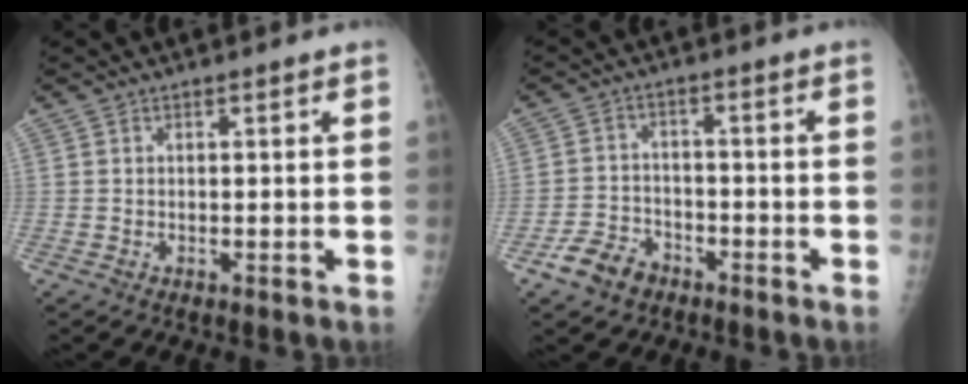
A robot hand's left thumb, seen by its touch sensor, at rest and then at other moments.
{"total": 6.3, "force": [-4.0, 4.3, 2.3], "torque": [-0.031, 0.023, -0.070]}